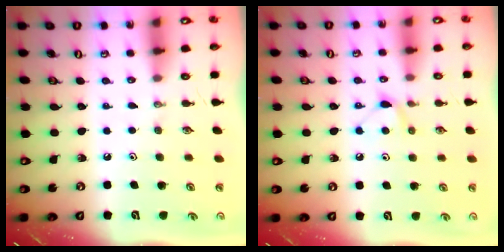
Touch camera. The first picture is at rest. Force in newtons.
{"total": 6.1, "press": 6.1, "slide": 0.9}